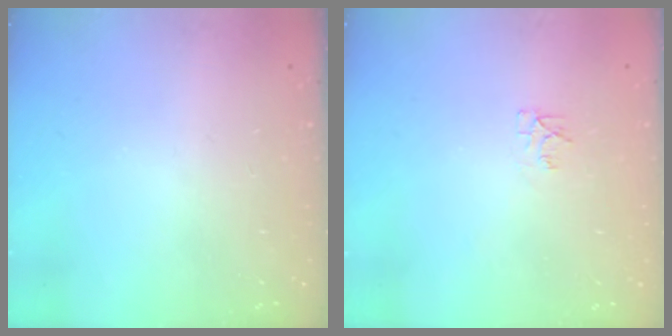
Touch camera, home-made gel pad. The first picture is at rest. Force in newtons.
{"total": 5.0, "press": 5.0, "slide": 0.5}